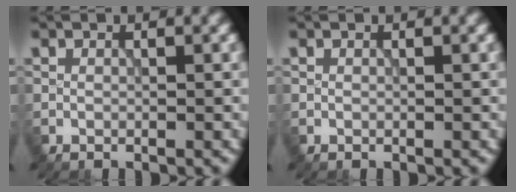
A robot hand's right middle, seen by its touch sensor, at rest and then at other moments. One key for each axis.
{"total": 0.0}